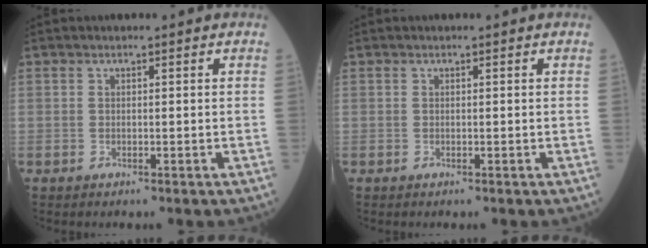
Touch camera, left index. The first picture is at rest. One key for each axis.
{"total": 0.0}